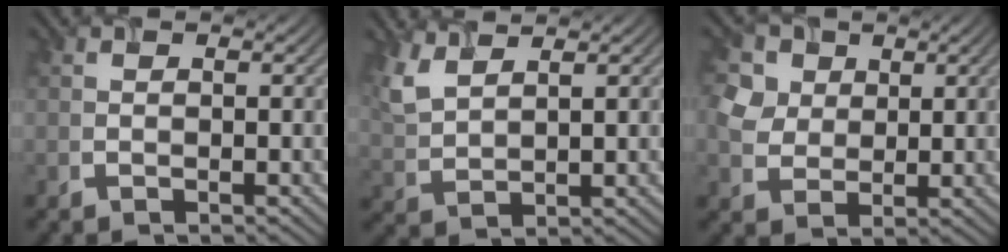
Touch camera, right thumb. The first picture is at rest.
{"total": 4.5, "force": [3.3, 1.4, 2.7], "torque": [-0.083, 0.006, 0.079]}
{"total": 4.1, "force": [1.6, 3.6, 1.3], "torque": [-0.048, 0.002, 0.031]}